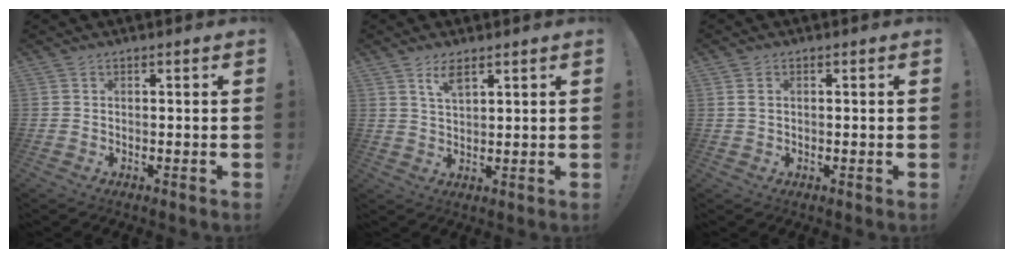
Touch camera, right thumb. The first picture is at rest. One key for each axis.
{"total": 4.4, "fx": 2.8, "fy": 1.3, "fz": 3.1, "tx": -0.060, "ty": -0.010, "tz": 0.048}
{"total": 1.5, "fx": 0.7, "fy": 0.9, "fz": 1.0, "tx": -0.021, "ty": 0.006, "tz": 0.013}